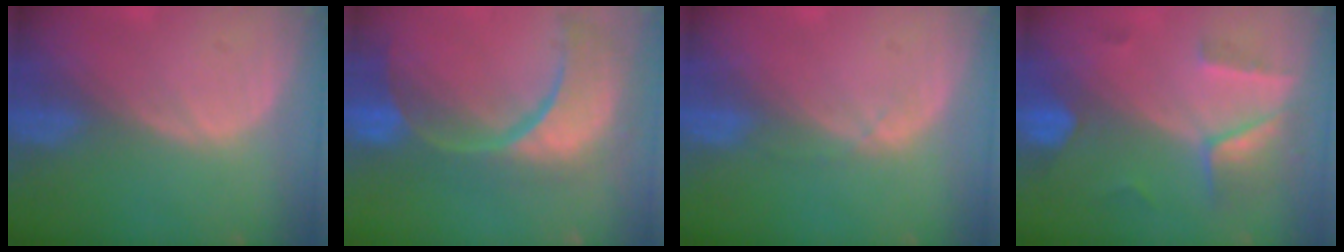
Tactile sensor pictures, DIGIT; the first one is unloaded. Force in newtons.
{"total": 14.0, "press": 11.2, "slide": 8.4}
{"total": 1.1, "press": 1.1, "slide": 0.2}
{"total": 7.4, "press": 6.5, "slide": 3.6}